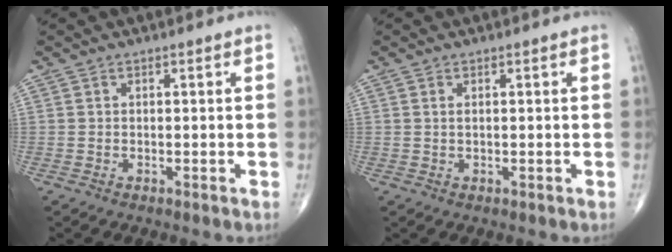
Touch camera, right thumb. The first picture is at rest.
{"total": 0.7, "force": [0.3, 0.3, 0.6], "torque": [-0.016, 0.003, 0.007]}